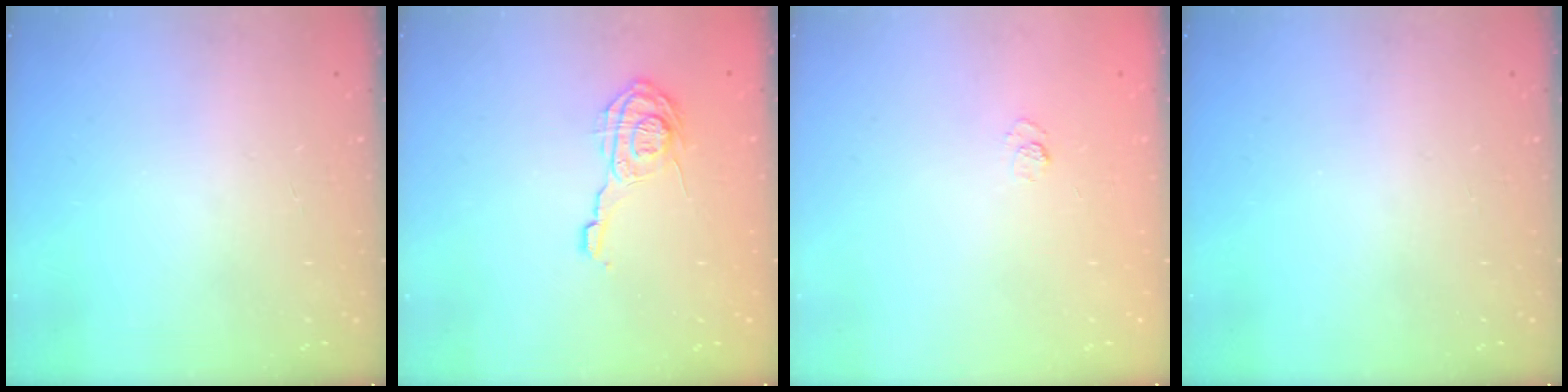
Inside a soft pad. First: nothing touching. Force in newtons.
{"total": 12.1, "press": 12.0, "slide": 0.7}
{"total": 4.2, "press": 4.0, "slide": 1.3}
{"total": 0.0}